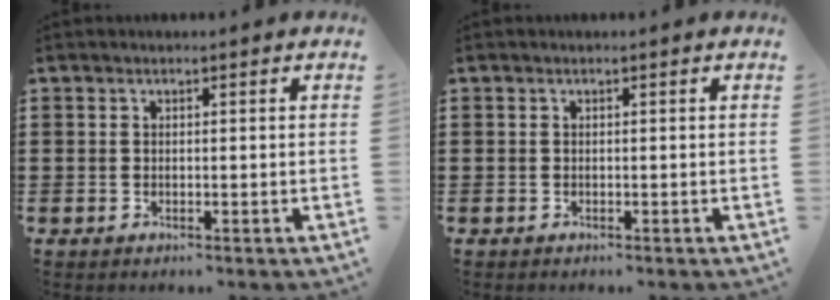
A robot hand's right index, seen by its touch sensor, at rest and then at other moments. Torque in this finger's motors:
{"motor_torque": [0.13, -0.09, 0.00, 0.02]}